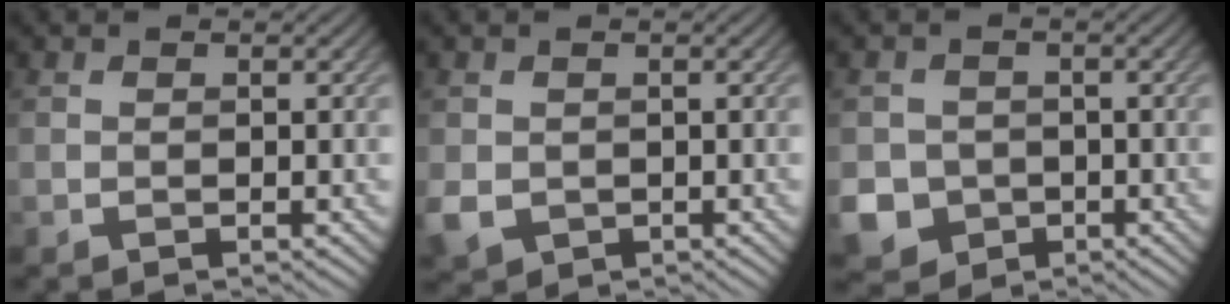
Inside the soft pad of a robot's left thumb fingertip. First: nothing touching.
{"total": 2.9, "force": [-0.5, 2.5, 1.4], "torque": [-0.043, -0.011, -0.009]}
{"total": 6.1, "force": [-2.2, 5.4, 1.8], "torque": [-0.050, -0.019, -0.053]}